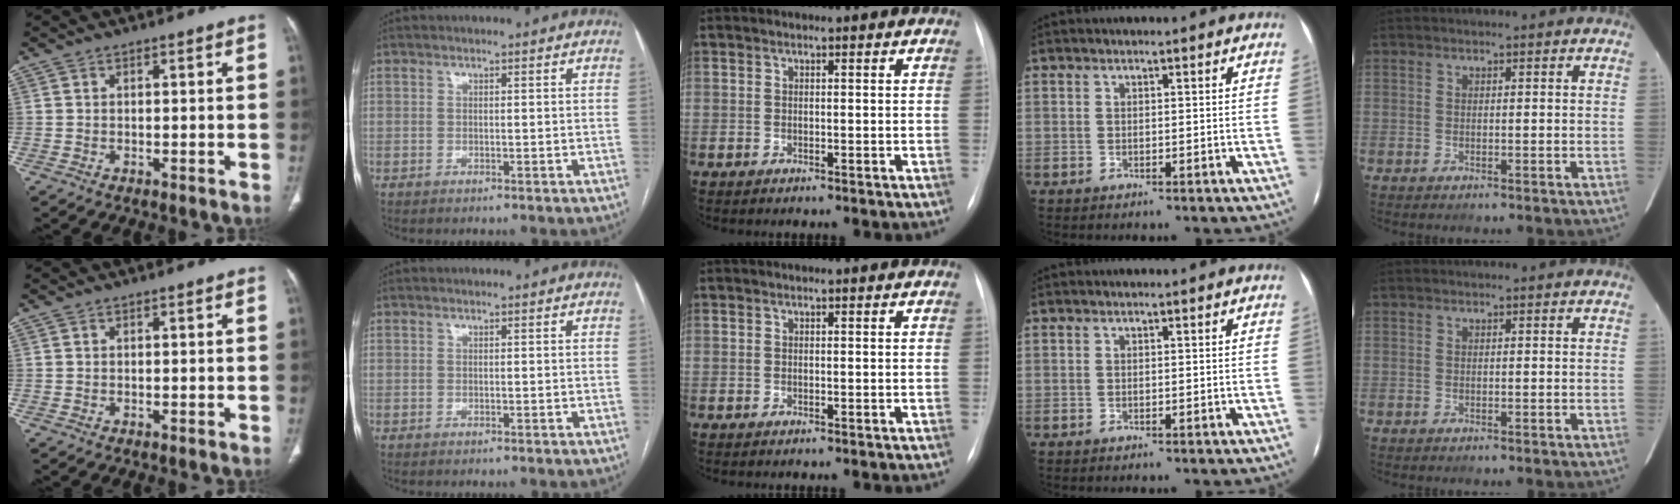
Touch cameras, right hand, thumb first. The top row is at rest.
{}